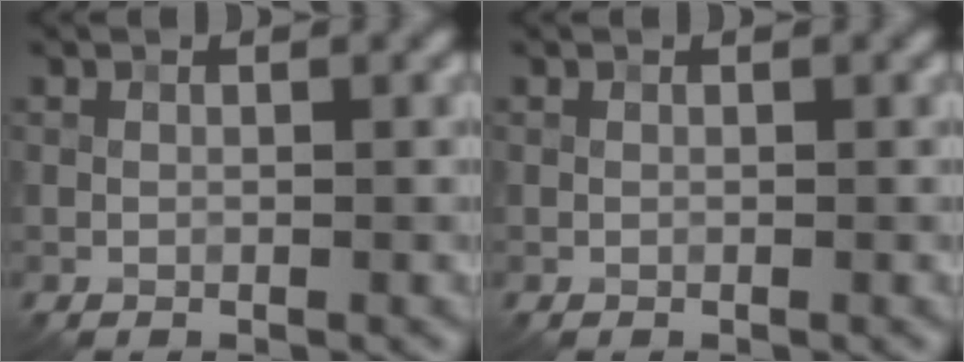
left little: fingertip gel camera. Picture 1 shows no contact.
{"total": 0.0}